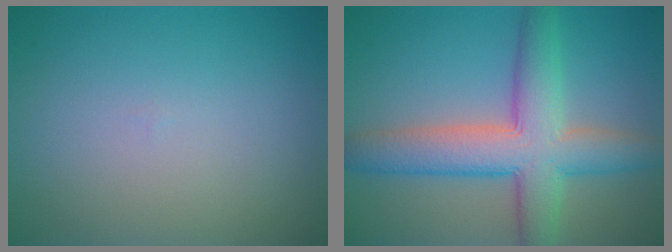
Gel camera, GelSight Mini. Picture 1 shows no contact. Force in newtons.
{"total": 7.6, "press": 7.6, "slide": 0.4}